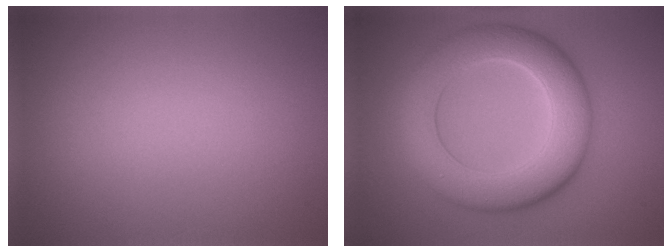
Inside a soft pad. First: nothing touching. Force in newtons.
{"total": 8.5, "press": 8.5, "slide": 0.5}